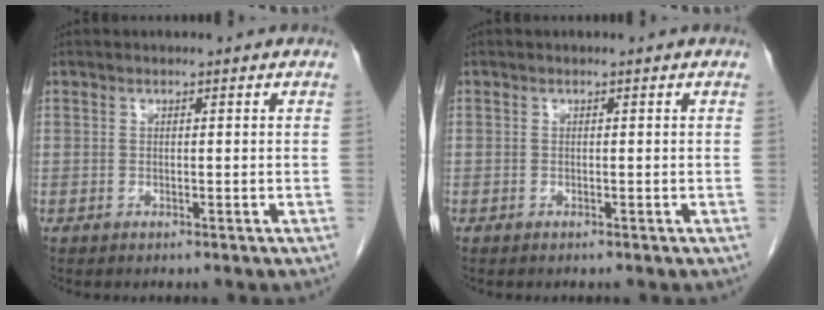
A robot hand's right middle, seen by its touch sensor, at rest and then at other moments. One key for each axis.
{"total": 0.0}